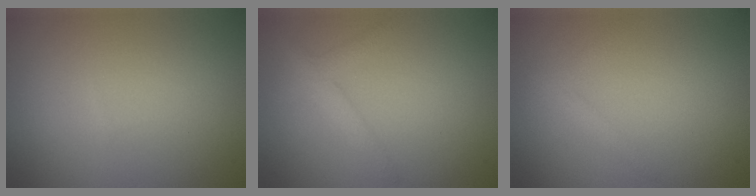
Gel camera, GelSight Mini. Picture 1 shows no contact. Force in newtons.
{"total": 2.0, "press": 2.0, "slide": 0.1}
{"total": 1.3, "press": 1.3, "slide": 0.1}